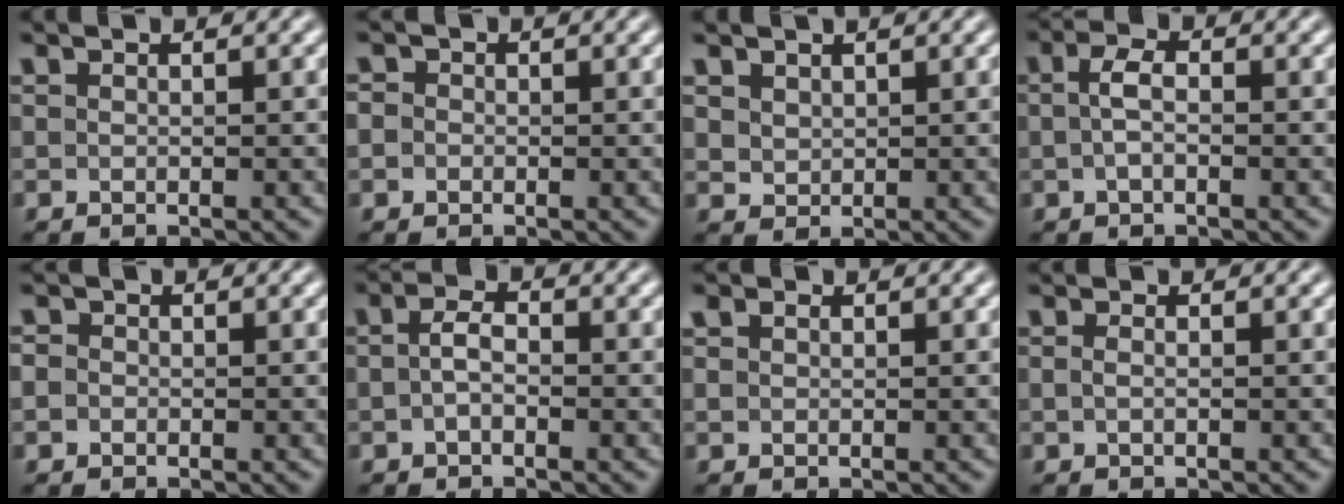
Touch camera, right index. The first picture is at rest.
{"total": 1.8, "force": [-0.4, 1.7, 0.5], "torque": [-0.016, -0.004, -0.010]}
{"total": 1.5, "force": [1.4, 0.3, 0.4], "torque": [-0.005, -0.004, 0.041]}
{"total": 1.9, "force": [-0.3, 0.4, 1.8], "torque": [-0.033, -0.002, -0.004]}
{"total": 1.8, "force": [-0.3, 1.7, 0.5], "torque": [-0.017, -0.004, -0.010]}
{"total": 1.8, "force": [-0.5, 0.6, 1.6], "torque": [-0.027, -0.004, -0.007]}
{"total": 0.8, "force": [0.7, 0.2, 0.4], "torque": [-0.002, 0.004, 0.017]}
{"total": 0.7, "force": [-0.3, -0.6, 0.4], "torque": [-0.011, -0.010, 0.003]}